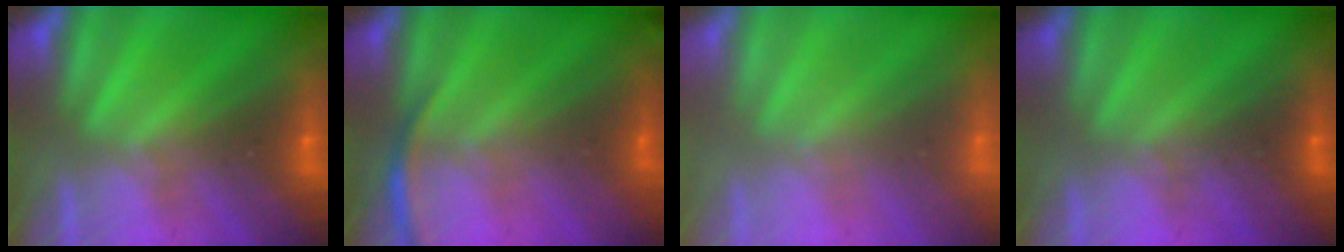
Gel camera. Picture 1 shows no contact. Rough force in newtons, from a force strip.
{"total": 2.8}
{"total": 2.7}
{"total": 5.0}